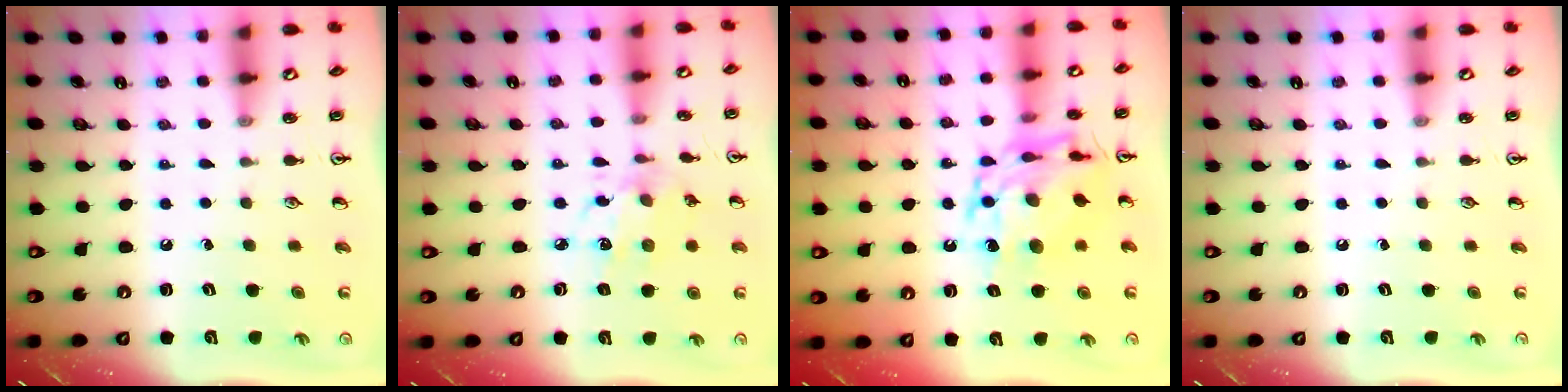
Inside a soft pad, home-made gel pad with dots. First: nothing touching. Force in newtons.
{"total": 8.8, "press": 8.8, "slide": 0.6}
{"total": 14.0, "press": 14.0, "slide": 1.2}
{"total": 0.0}